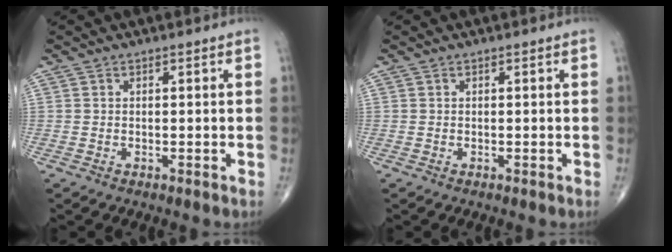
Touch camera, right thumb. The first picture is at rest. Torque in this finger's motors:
{"motor_torque": [0.94, 0.73, -0.21, -0.08, 0.00]}